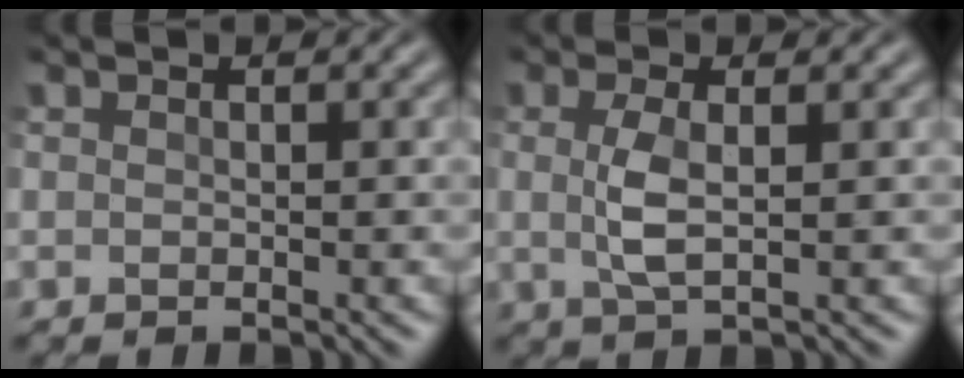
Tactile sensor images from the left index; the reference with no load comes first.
{"total": 2.8, "force": [0.0, 0.8, 2.7], "torque": [-0.062, 0.001, 0.001]}